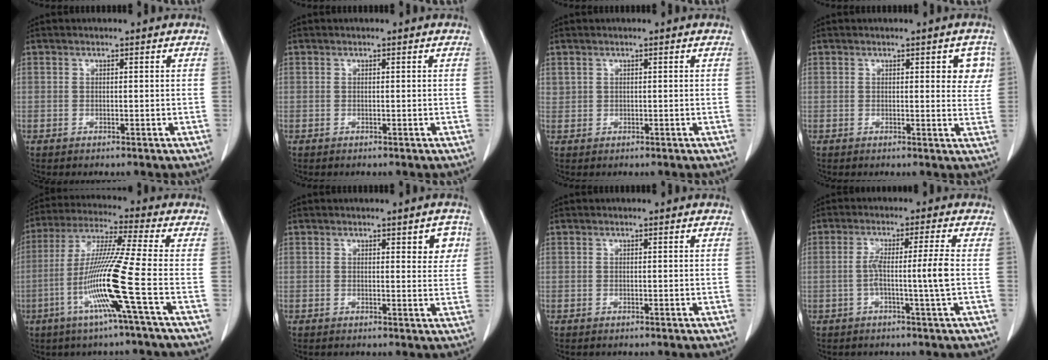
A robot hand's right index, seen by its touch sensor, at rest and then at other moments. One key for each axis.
{"total": 0.0}
{"total": 0.9, "fx": 0.6, "fy": 0.6, "fz": 0.0, "tx": 0.010, "ty": 0.008, "tz": 0.012}
{"total": 4.1, "fx": 1.5, "fy": 1.5, "fz": 3.5, "tx": -0.032, "ty": -0.001, "tz": 0.011}
{"total": 13.2, "fx": -4.2, "fy": -2.4, "fz": 12.2, "tx": -0.246, "ty": -0.015, "tz": -0.087}
{"total": 3.5, "fx": 1.4, "fy": 1.3, "fz": 3.0, "tx": -0.030, "ty": 0.000, "tz": 0.014}
{"total": 0.0}
{"total": 5.6, "fx": -0.8, "fy": -1.2, "fz": 5.4, "tx": -0.096, "ty": 0.006, "tz": -0.010}